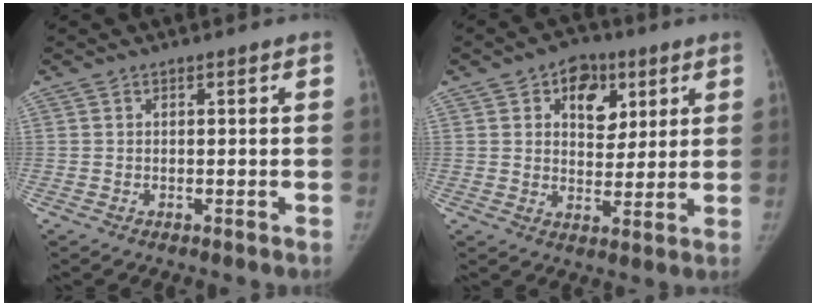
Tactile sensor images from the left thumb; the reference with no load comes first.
{"total": 9.7, "force": [4.4, 6.7, 5.5], "torque": [-0.036, -0.015, 0.062]}